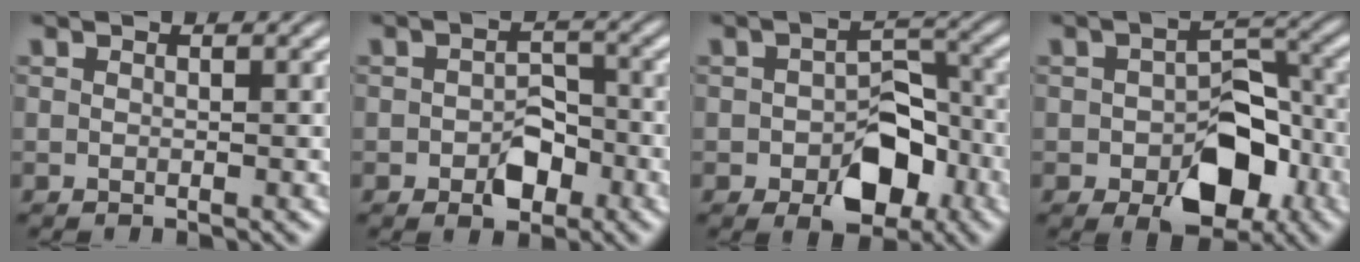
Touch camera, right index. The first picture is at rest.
{"total": 2.9, "force": [-1.6, 1.5, 1.9], "torque": [-0.001, -0.004, -0.026]}
{"total": 5.6, "force": [-2.3, 3.3, 3.9], "torque": [-0.027, -0.013, -0.032]}
{"total": 6.9, "force": [-2.5, 4.1, 5.0], "torque": [-0.050, -0.021, -0.030]}